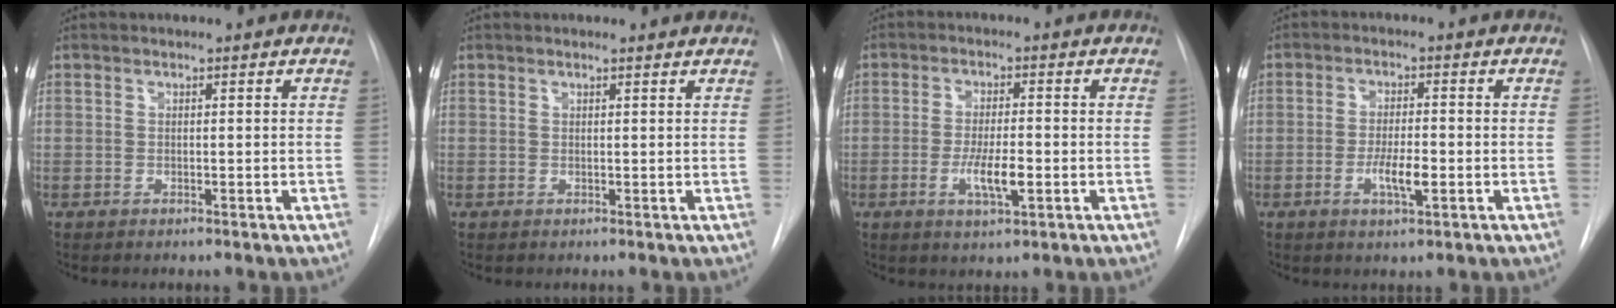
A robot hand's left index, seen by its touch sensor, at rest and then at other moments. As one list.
[{"total": 1.0, "force": [1.0, 0.2, 0.1], "torque": [-0.010, 0.001, 0.002]}, {"total": 5.6, "force": [-2.6, 1.1, 4.9], "torque": [-0.092, -0.012, -0.040]}, {"total": 4.8, "force": [-2.5, 0.9, 4.0], "torque": [-0.074, -0.008, -0.038]}]